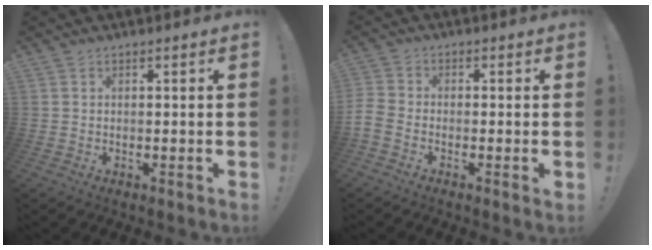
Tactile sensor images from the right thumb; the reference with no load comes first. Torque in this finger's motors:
{"motor_torque": [1.81, 1.78, 1.04, -1.03, 0.25]}